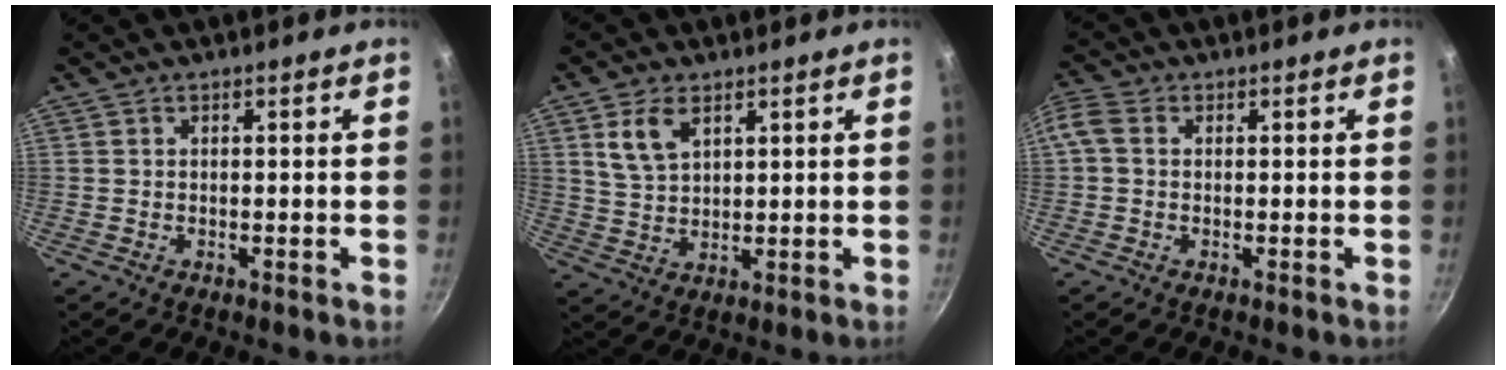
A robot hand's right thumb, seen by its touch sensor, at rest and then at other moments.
{"total": 6.6, "force": [3.2, 3.8, 4.4], "torque": [-0.075, -0.012, 0.068]}
{"total": 3.7, "force": [0.3, 2.9, 2.4], "torque": [-0.055, 0.012, -0.003]}